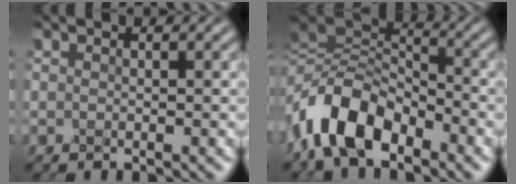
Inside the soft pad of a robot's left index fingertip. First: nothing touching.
{"total": 8.0, "force": [-4.0, 4.3, 5.4], "torque": [-0.100, 0.010, -0.089]}